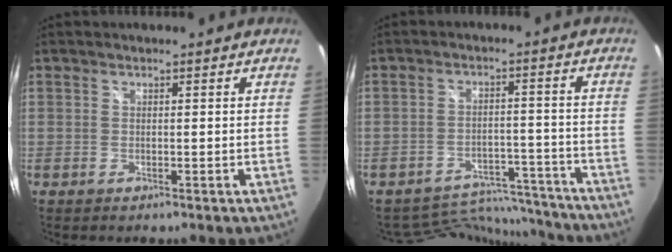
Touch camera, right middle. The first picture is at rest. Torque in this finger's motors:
{"motor_torque": [-0.69, -0.67, -0.27, -0.08]}